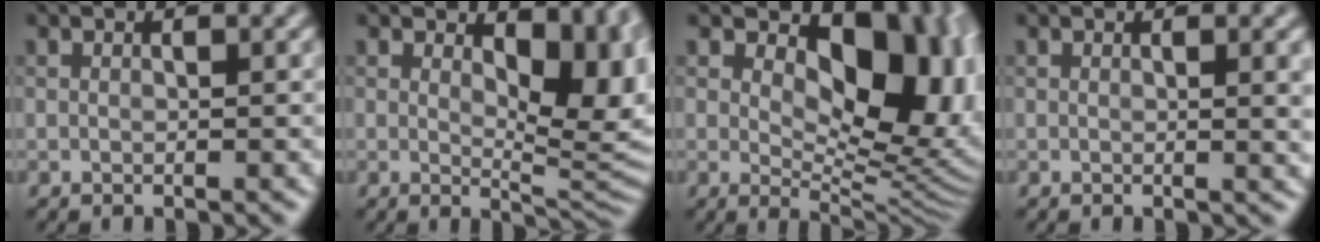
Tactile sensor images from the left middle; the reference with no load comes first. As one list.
[{"total": 6.8, "force": [2.0, 3.7, 5.4], "torque": [-0.071, -0.015, 0.030]}, {"total": 12.5, "force": [3.1, 7.2, 9.7], "torque": [-0.118, -0.014, 0.055]}, {"total": 2.4, "force": [0.4, 0.7, 2.2], "torque": [-0.021, -0.001, 0.003]}]